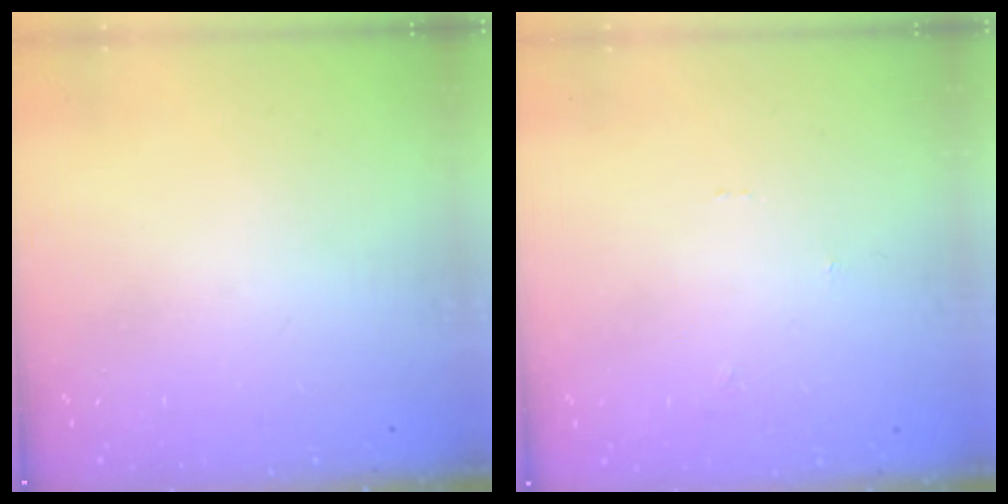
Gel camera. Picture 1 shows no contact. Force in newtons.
{"total": 0.0}